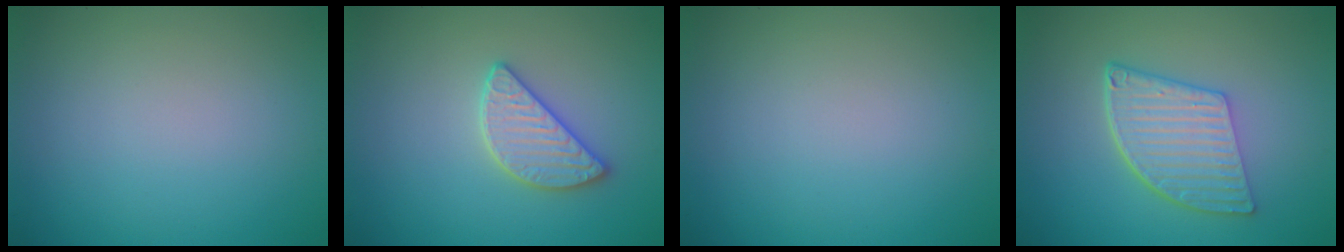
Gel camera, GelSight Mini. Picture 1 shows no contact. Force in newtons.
{"total": 2.8, "press": 2.8, "slide": 0.5}
{"total": 0.0}
{"total": 5.8, "press": 4.2, "slide": 4.0}